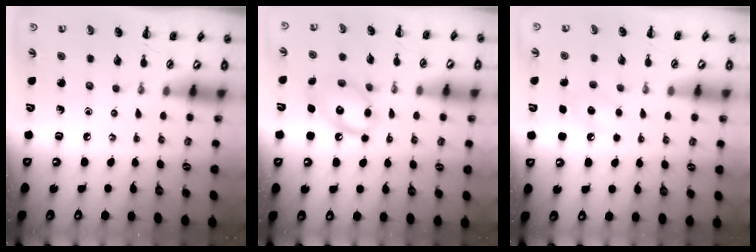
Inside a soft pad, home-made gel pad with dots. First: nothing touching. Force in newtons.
{"total": 13.1, "press": 13.0, "slide": 1.5}
{"total": 8.1, "press": 7.9, "slide": 1.8}